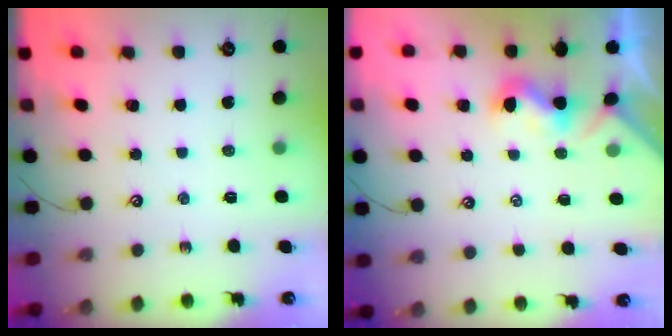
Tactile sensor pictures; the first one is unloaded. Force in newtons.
{"total": 1.0, "press": 0.8, "slide": 0.6}